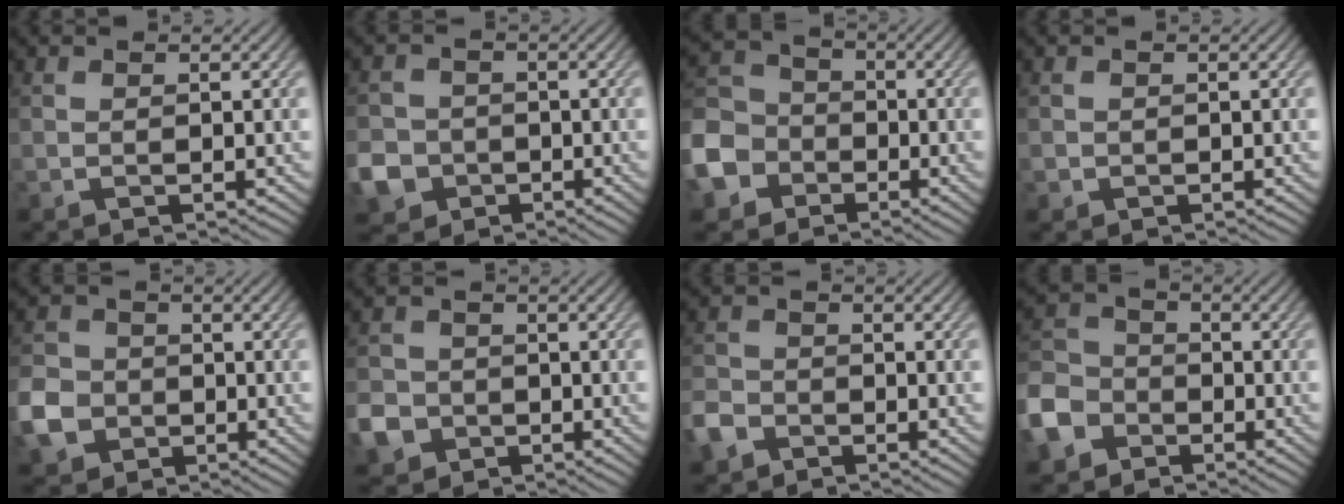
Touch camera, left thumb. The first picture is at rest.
{"total": 6.2, "force": [-2.6, 5.3, 1.9], "torque": [-0.056, -0.017, -0.068]}
{"total": 9.9, "force": [-4.6, 7.8, 3.9], "torque": [-0.127, -0.022, -0.113]}
{"total": 0.7, "force": [-0.2, 0.7, 0.0], "torque": [0.000, -0.006, -0.005]}
{"total": 6.4, "force": [-2.3, 5.4, 2.6], "torque": [-0.078, -0.010, -0.062]}
{"total": 5.2, "force": [-2.4, 4.3, 1.7], "torque": [-0.049, -0.011, -0.060]}
{"total": 4.3, "force": [-2.8, 2.9, 1.5], "torque": [-0.042, -0.001, -0.066]}
{"total": 9.0, "force": [-4.9, 6.6, 3.7], "torque": [-0.116, -0.018, -0.114]}